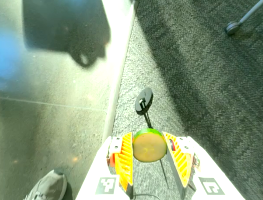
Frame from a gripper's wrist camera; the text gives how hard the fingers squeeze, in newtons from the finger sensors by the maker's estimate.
{"total": 7.9, "left": 7.8, "right": 7.9}